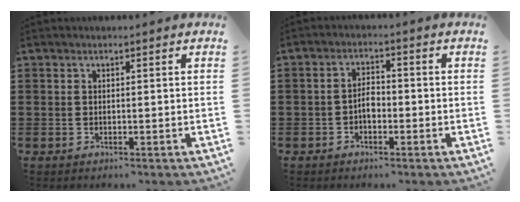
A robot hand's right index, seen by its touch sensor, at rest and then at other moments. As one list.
[{"total": 2.4, "force": [-0.8, 1.4, 1.8], "torque": [-0.035, 0.006, -0.016]}]